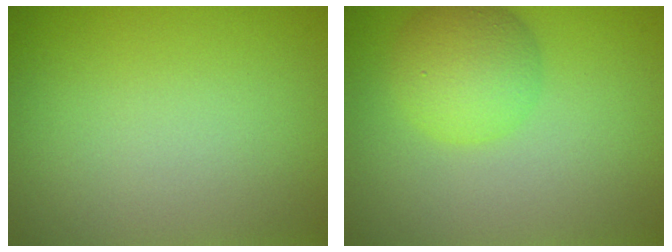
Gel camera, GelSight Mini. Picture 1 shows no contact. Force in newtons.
{"total": 4.0, "press": 4.0, "slide": 0.1}